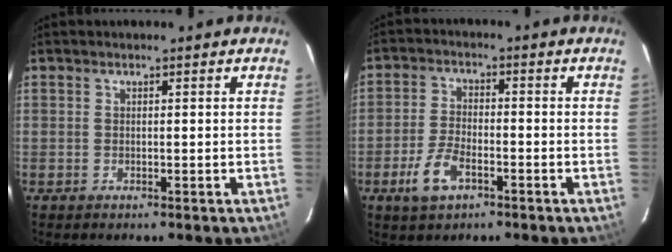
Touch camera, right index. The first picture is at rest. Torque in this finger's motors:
{"motor_torque": [0.69, -0.55, 0.38, 0.08]}